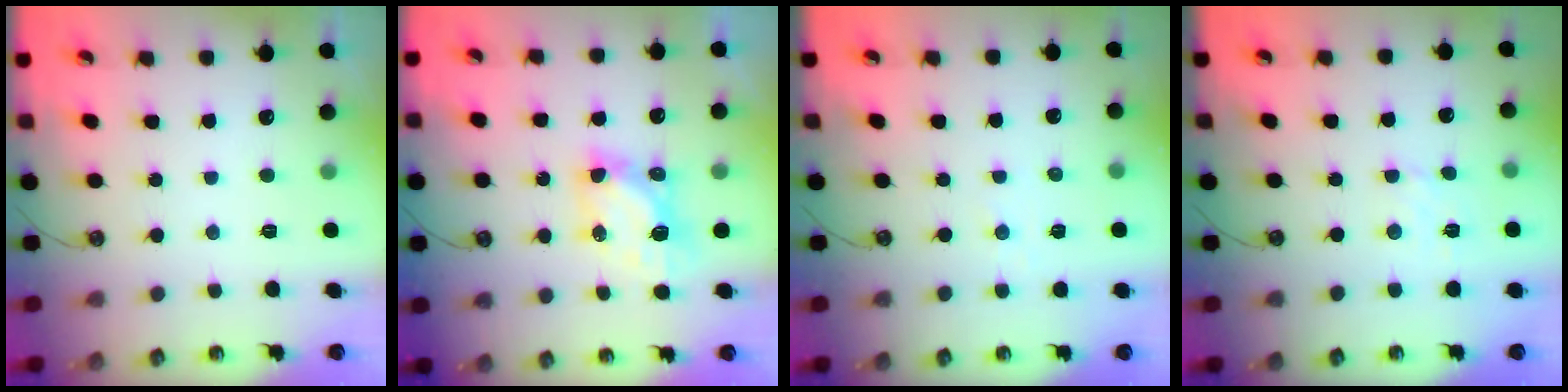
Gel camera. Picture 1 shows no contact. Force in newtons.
{"total": 6.8, "press": 6.8, "slide": 0.4}
{"total": 2.2, "press": 2.1, "slide": 0.3}
{"total": 2.5, "press": 2.4, "slide": 0.6}